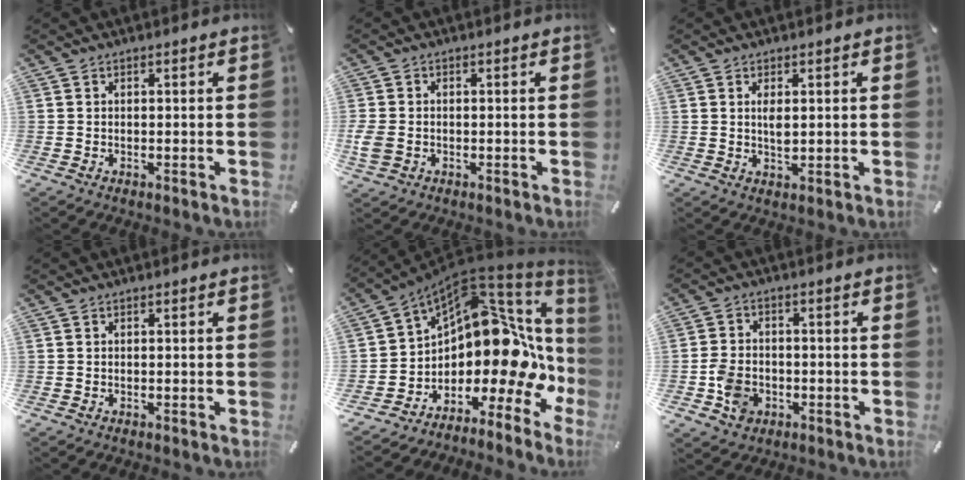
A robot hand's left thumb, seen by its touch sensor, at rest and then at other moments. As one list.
[{"total": 3.9, "force": [-0.8, 3.0, 2.4], "torque": [-0.062, -0.001, -0.016]}, {"total": 2.6, "force": [0.5, 1.2, 2.3], "torque": [-0.049, -0.003, 0.003]}, {"total": 0.0}, {"total": 17.6, "force": [4.9, 9.1, 14.2], "torque": [-0.228, -0.094, 0.085]}, {"total": 6.5, "force": [-2.2, 5.2, 3.1], "torque": [-0.068, 0.011, -0.038]}]